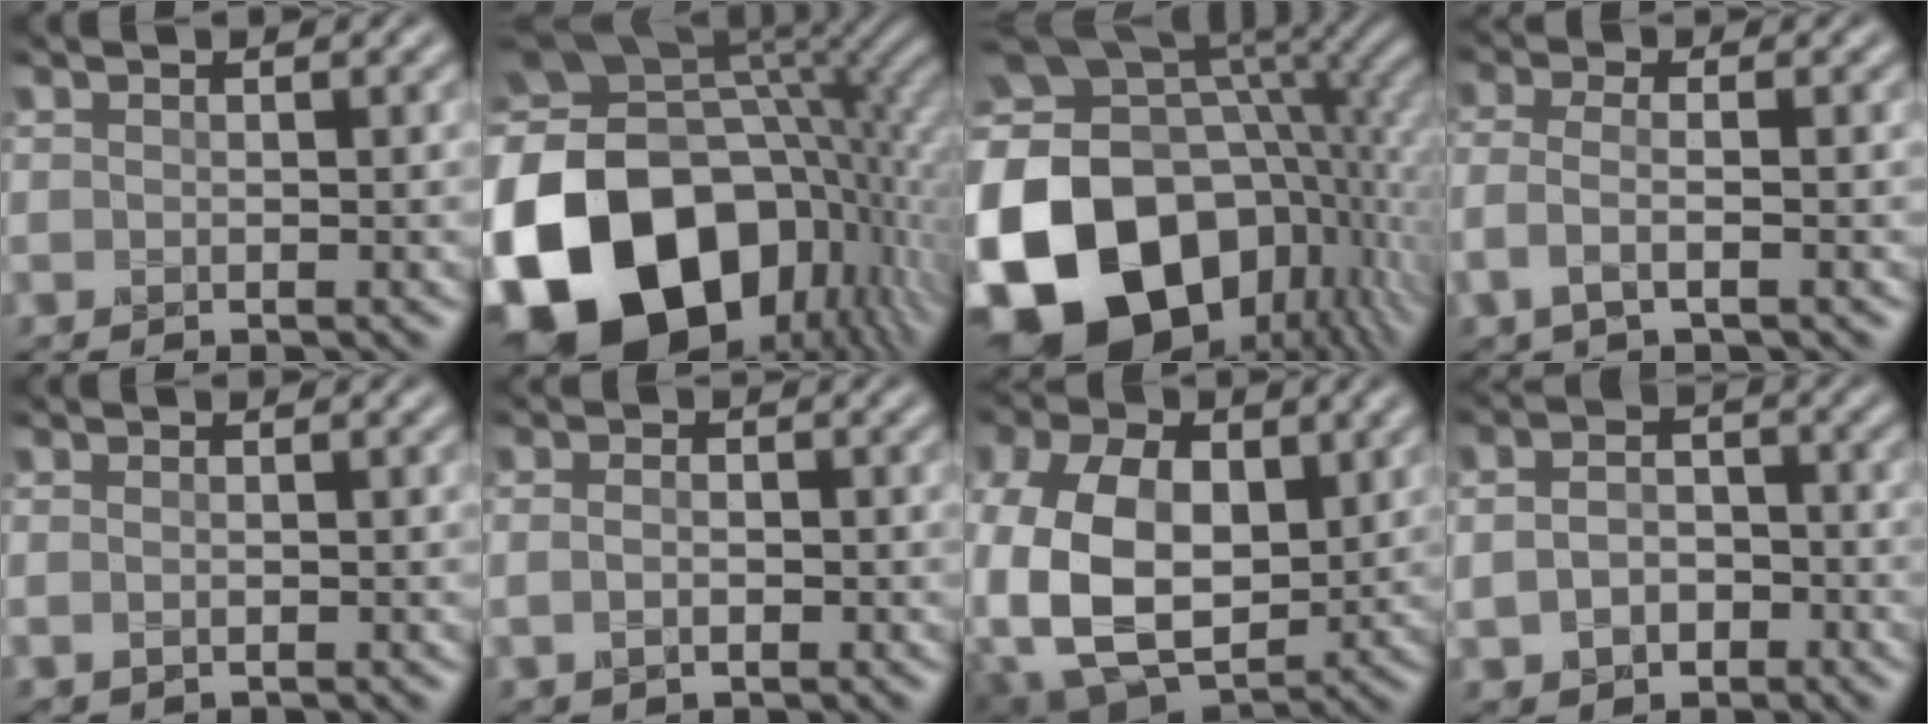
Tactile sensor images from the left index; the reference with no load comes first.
{"total": 21.0, "force": [-6.2, 15.1, 13.2], "torque": [-0.295, -0.034, -0.093]}
{"total": 21.4, "force": [-4.3, 16.2, 13.3], "torque": [-0.282, -0.024, -0.065]}
{"total": 2.6, "force": [-0.9, 0.8, 2.3], "torque": [-0.053, 0.002, -0.029]}
{"total": 0.7, "force": [0.0, 0.4, 0.6], "torque": [-0.014, -0.001, 0.000]}
{"total": 1.9, "force": [-0.1, 1.3, 1.3], "torque": [-0.021, 0.003, -0.006]}
{"total": 10.2, "force": [0.2, 7.0, 7.4], "torque": [-0.163, 0.003, 0.000]}
{"total": 3.5, "force": [-0.6, 2.7, 2.2], "torque": [-0.048, -0.001, -0.014]}